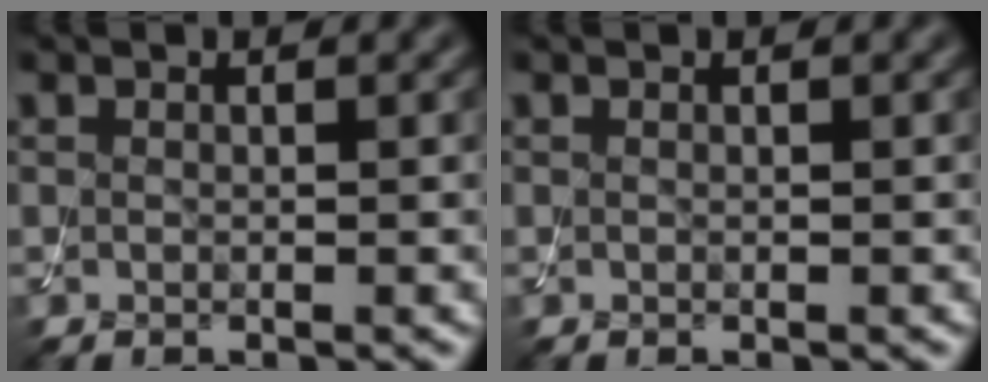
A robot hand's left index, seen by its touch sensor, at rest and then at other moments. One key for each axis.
{"total": 0.0}